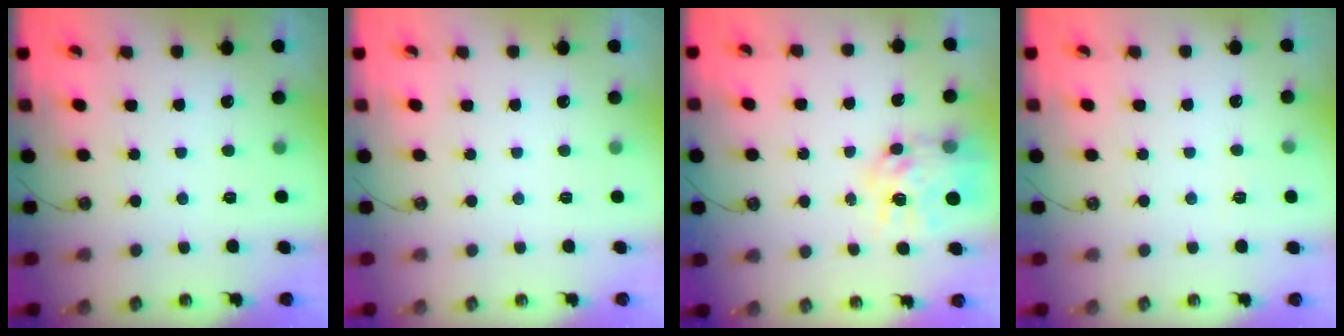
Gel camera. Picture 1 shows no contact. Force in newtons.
{"total": 0.0}
{"total": 11.9, "press": 11.8, "slide": 1.0}
{"total": 2.7, "press": 2.7, "slide": 0.4}